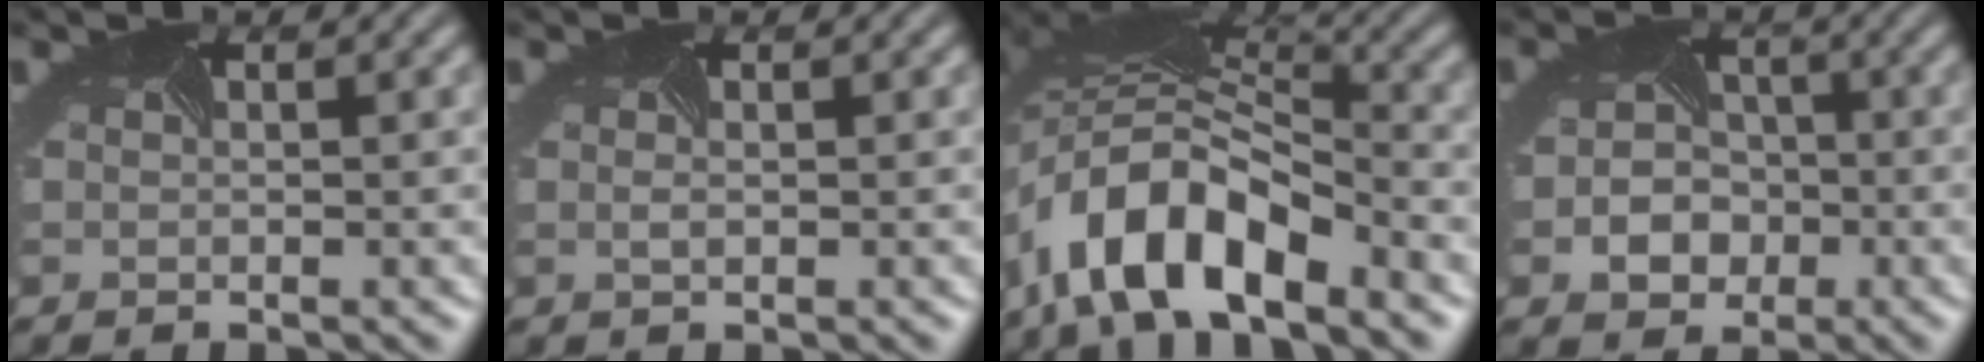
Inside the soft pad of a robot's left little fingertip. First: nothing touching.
{"total": 0.6, "force": [-0.1, 0.3, 0.5], "torque": [-0.008, -0.002, 0.000]}
{"total": 9.6, "force": [-6.4, 3.3, 6.4], "torque": [-0.126, 0.009, -0.118]}
{"total": 4.2, "force": [-1.7, 3.4, 1.9], "torque": [-0.033, -0.008, -0.019]}